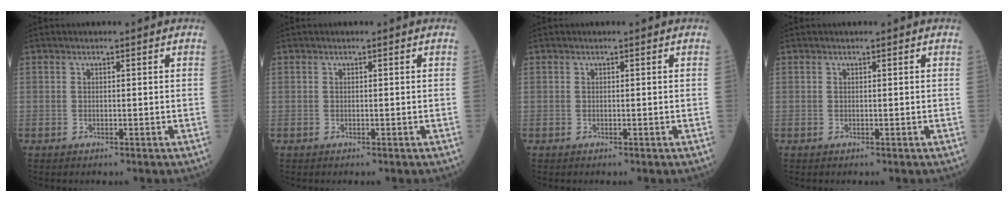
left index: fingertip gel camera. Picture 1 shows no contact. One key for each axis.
{"total": 0.0}
{"total": 0.0}
{"total": 0.0}